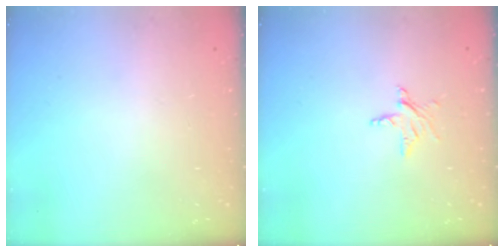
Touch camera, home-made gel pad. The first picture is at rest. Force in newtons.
{"total": 3.7, "press": 3.7, "slide": 0.2}